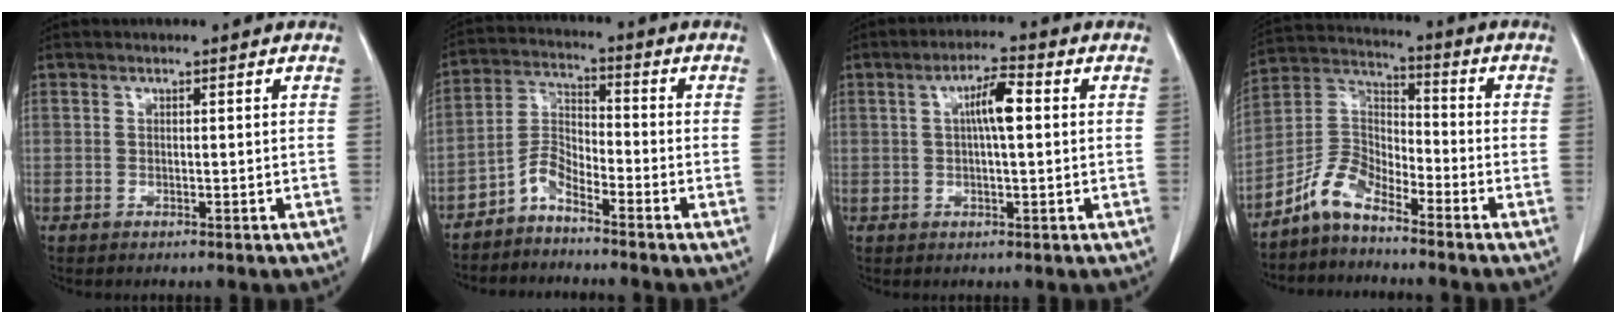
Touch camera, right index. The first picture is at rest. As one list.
[{"total": 4.6, "force": [-3.7, 1.3, 2.3], "torque": [-0.049, 0.000, -0.080]}, {"total": 5.1, "force": [0.9, 0.8, 5.0], "torque": [-0.089, 0.011, 0.012]}, {"total": 7.1, "force": [-5.7, 2.7, 3.2], "torque": [-0.072, 0.024, -0.120]}]